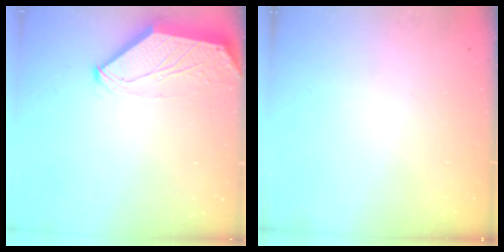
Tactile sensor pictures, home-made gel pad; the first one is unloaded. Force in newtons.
{"total": 0.0}